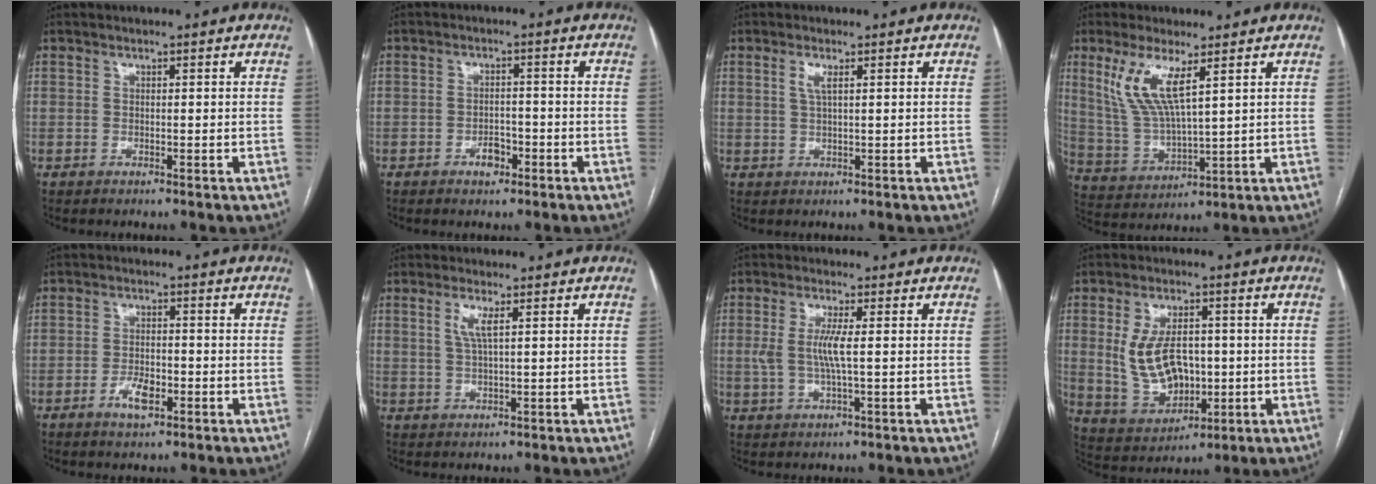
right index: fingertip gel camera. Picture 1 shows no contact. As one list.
[{"total": 2.9, "force": [-1.7, 1.7, 1.7], "torque": [-0.025, 0.006, -0.022]}, {"total": 1.9, "force": [0.8, 0.2, 1.7], "torque": [-0.042, 0.001, 0.016]}, {"total": 9.3, "force": [4.6, 1.6, 7.9], "torque": [-0.180, -0.004, 0.102]}, {"total": 4.1, "force": [-1.9, 1.7, 3.2], "torque": [-0.060, 0.002, -0.031]}, {"total": 3.2, "force": [1.2, 0.2, 2.9], "torque": [-0.067, 0.000, 0.025]}, {"total": 4.6, "force": [0.4, 0.4, 4.6], "torque": [-0.102, 0.000, 0.007]}, {"total": 10.5, "force": [0.3, 6.4, 8.3], "torque": [-0.170, 0.008, 0.023]}]